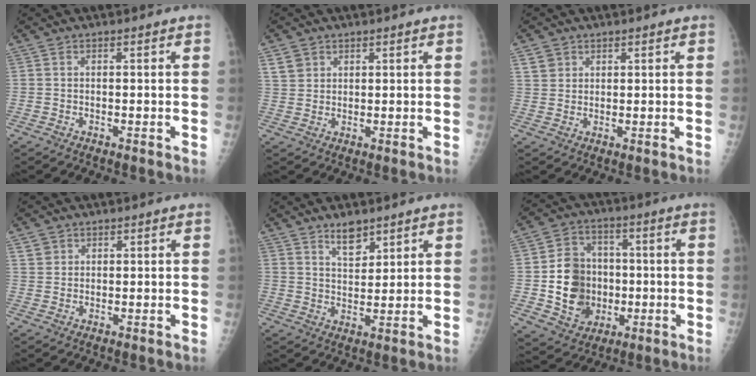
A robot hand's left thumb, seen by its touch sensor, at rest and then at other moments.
{"total": 3.3, "force": [1.8, 2.6, 0.8], "torque": [0.002, -0.009, 0.035]}
{"total": 2.9, "force": [1.6, 2.4, 0.5], "torque": [0.008, -0.009, 0.027]}
{"total": 2.4, "force": [1.3, 2.0, 0.3], "torque": [0.013, -0.007, 0.019]}
{"total": 5.1, "force": [3.8, 2.3, 2.5], "torque": [-0.024, -0.030, 0.069]}
{"total": 14.1, "force": [-1.4, 11.8, 7.6], "torque": [-0.087, 0.008, -0.019]}